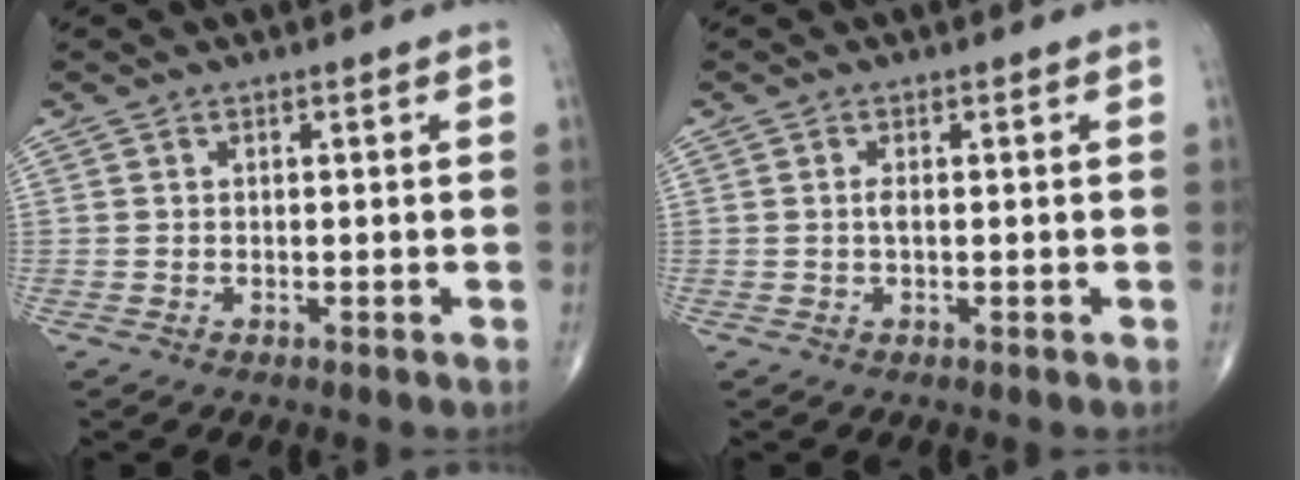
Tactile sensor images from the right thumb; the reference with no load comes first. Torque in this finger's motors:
{"motor_torque": [0.22, 0.15, 0.01, -0.20, 0.00]}